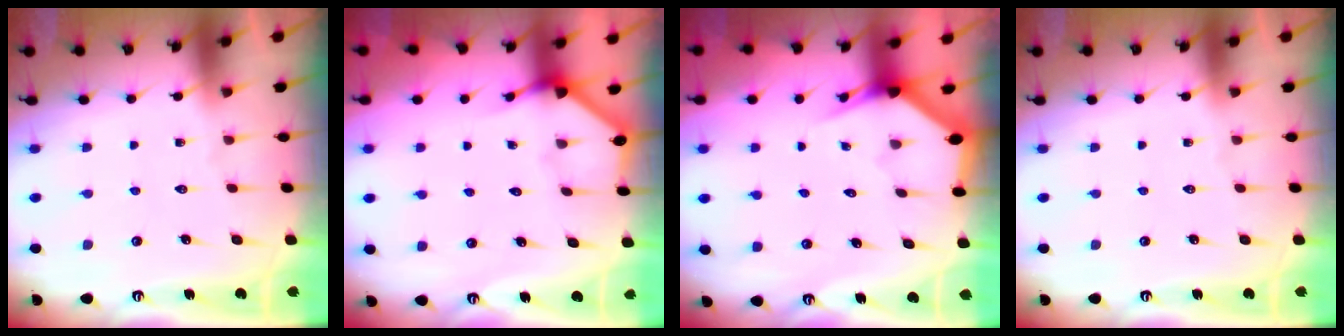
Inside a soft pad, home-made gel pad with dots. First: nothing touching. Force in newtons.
{"total": 2.5, "press": 2.5, "slide": 0.2}
{"total": 2.7, "press": 2.7, "slide": 0.1}
{"total": 0.0}